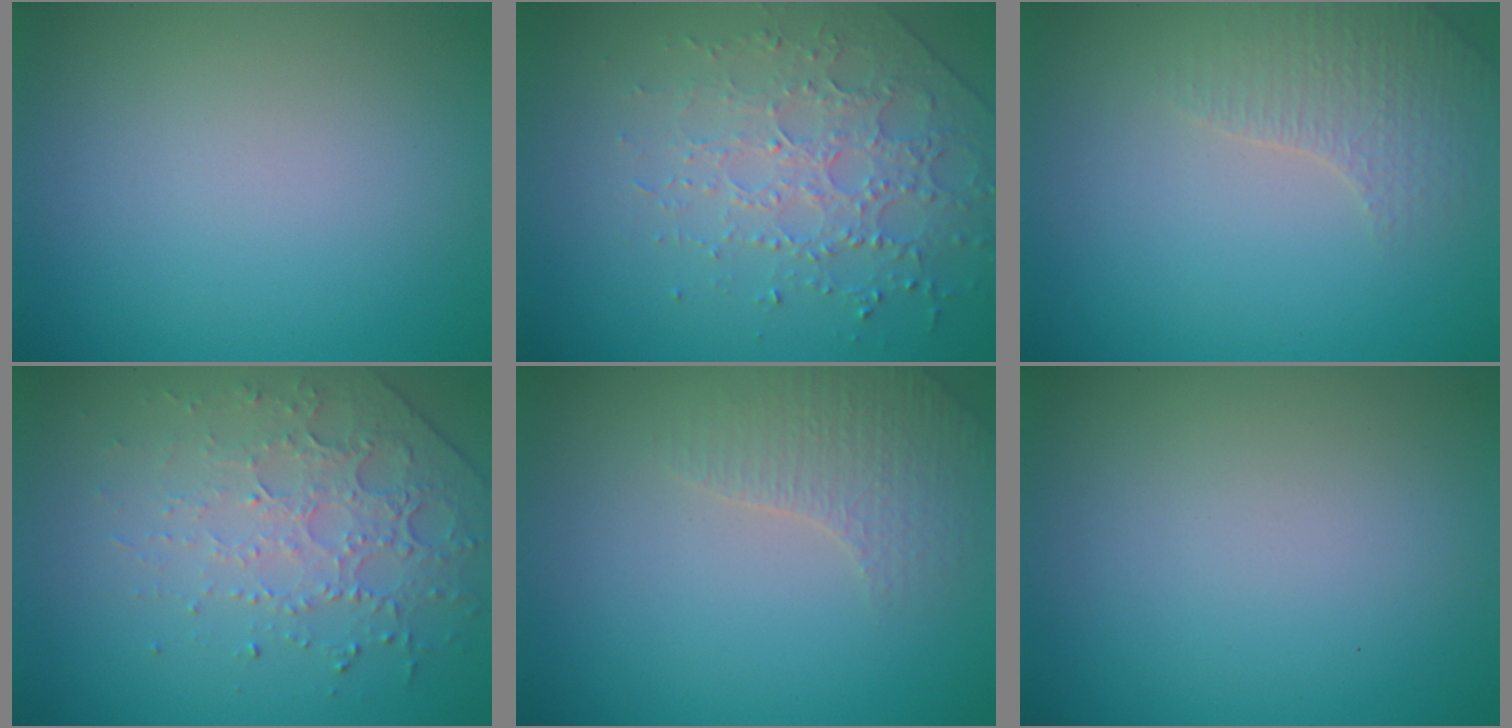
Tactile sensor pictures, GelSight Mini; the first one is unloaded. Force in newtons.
{"total": 3.0, "press": 2.8, "slide": 1.1}
{"total": 2.6, "press": 2.5, "slide": 0.5}
{"total": 4.7, "press": 3.1, "slide": 3.6}
{"total": 2.6, "press": 2.5, "slide": 0.5}
{"total": 0.0}